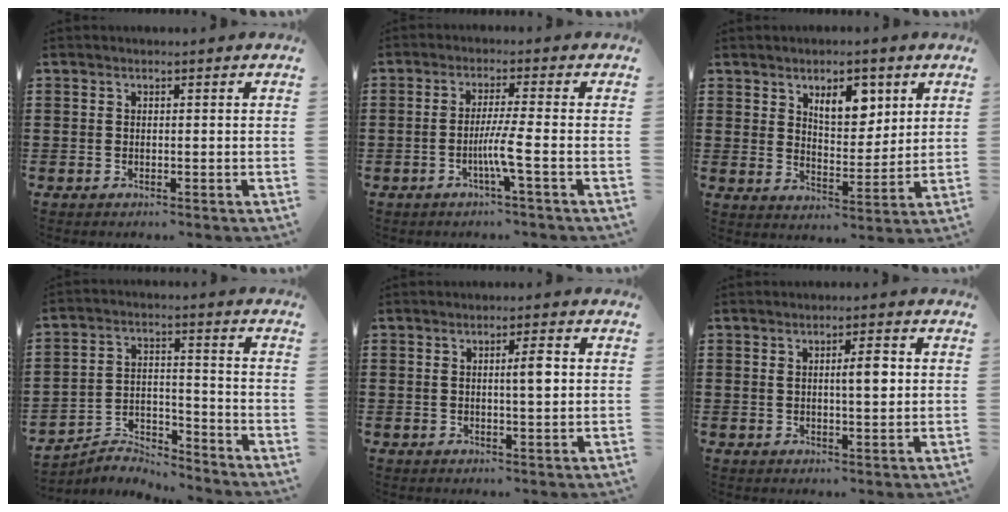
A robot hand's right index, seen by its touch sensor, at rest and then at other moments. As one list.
[{"total": 4.6, "force": [-1.6, -0.6, 4.3], "torque": [-0.082, -0.012, -0.035]}, {"total": 6.8, "force": [3.7, 3.6, 4.4], "torque": [-0.076, 0.005, 0.062]}, {"total": 4.8, "force": [-4.8, 0.6, 0.3], "torque": [-0.011, 0.008, -0.098]}, {"total": 3.3, "force": [0.5, 0.5, 3.2], "torque": [-0.053, -0.002, 0.004]}, {"total": 3.8, "force": [0.7, 0.9, 3.6], "torque": [-0.062, 0.001, 0.006]}]